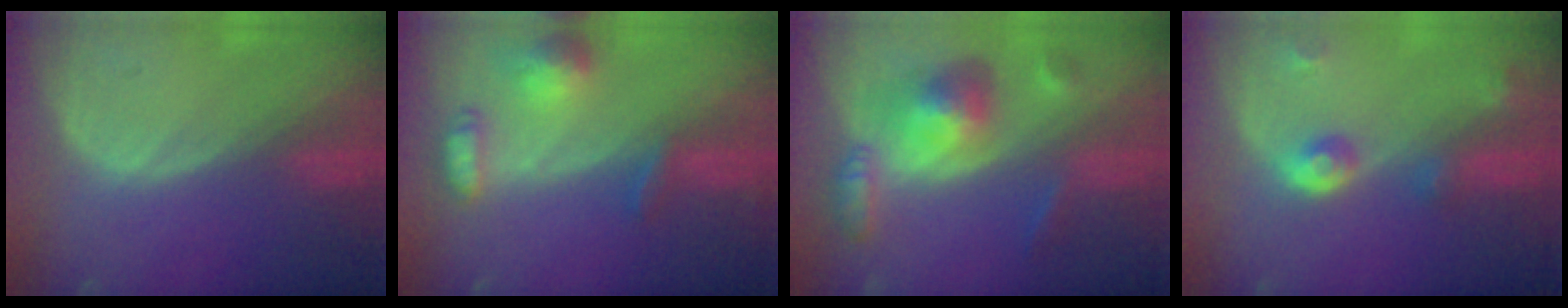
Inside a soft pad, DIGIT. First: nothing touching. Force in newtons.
{"total": 6.4, "press": 6.4, "slide": 0.5}
{"total": 8.1, "press": 8.1, "slide": 0.5}
{"total": 4.8, "press": 4.4, "slide": 1.9}